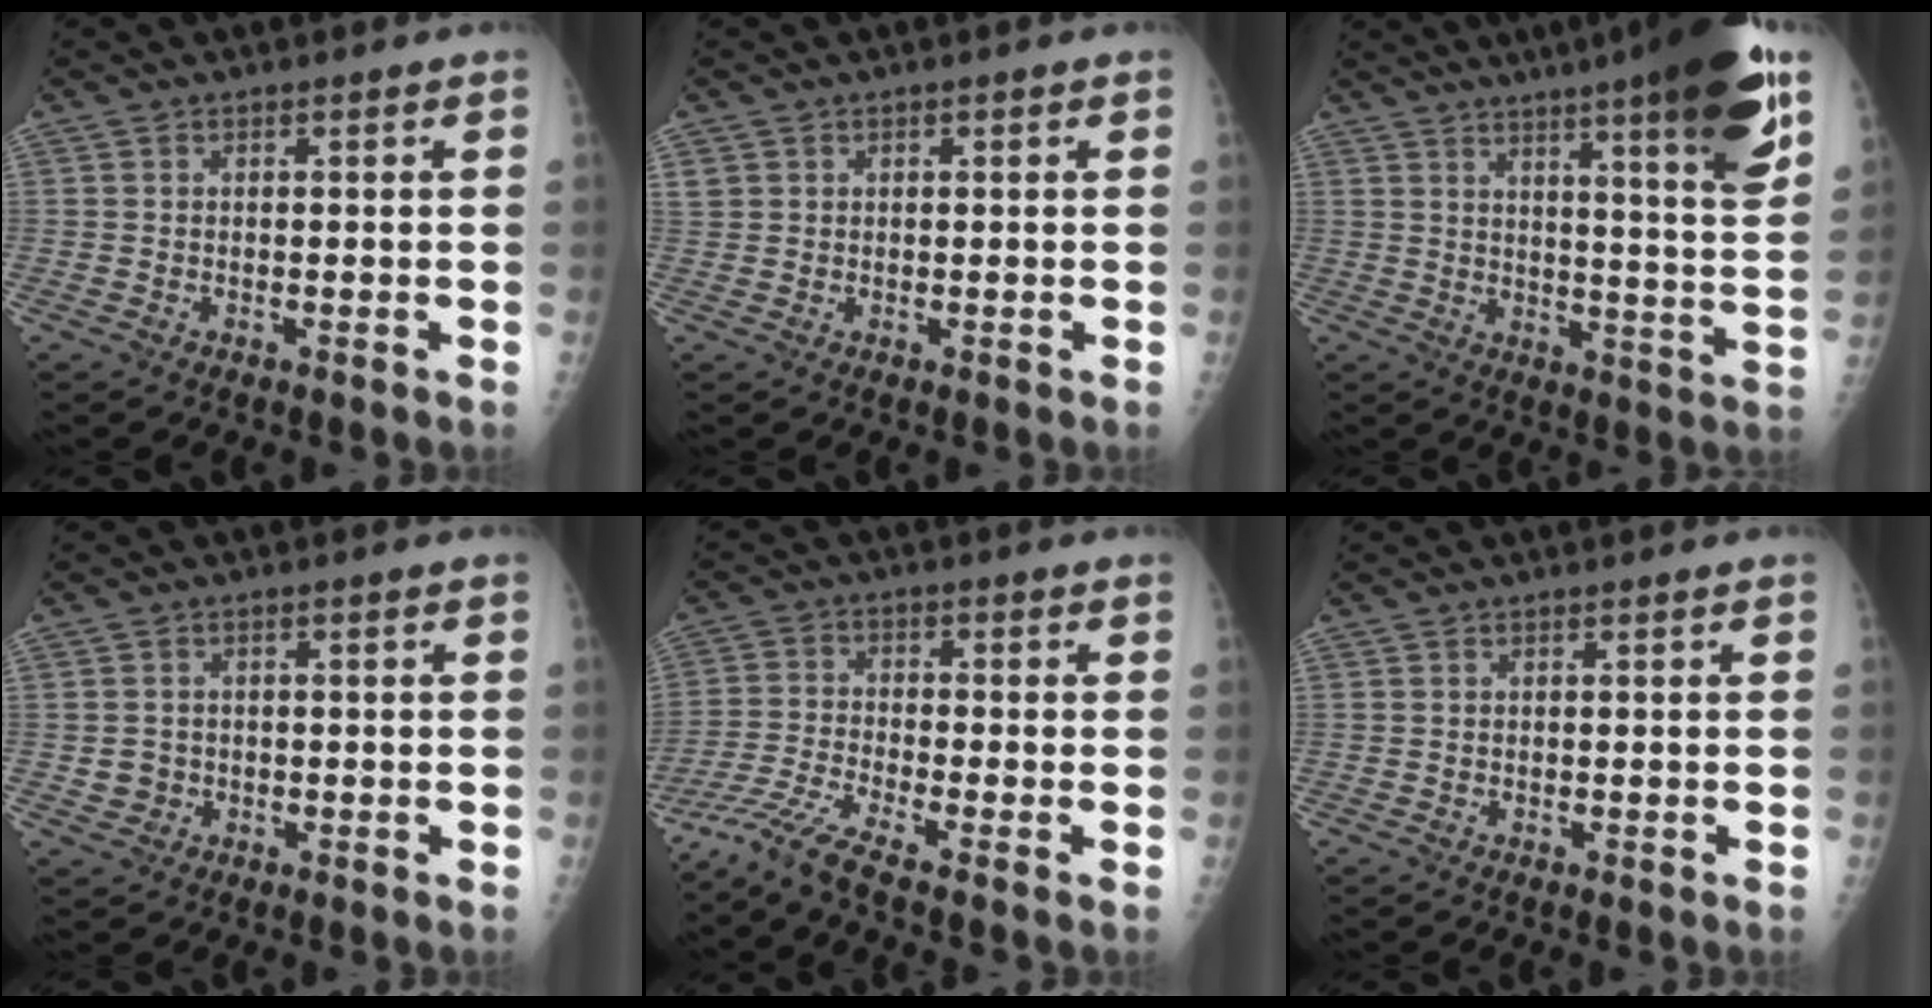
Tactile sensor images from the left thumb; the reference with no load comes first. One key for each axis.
{"total": 1.6, "fx": 0.6, "fy": 1.5, "fz": 0.2, "tx": 0.008, "ty": -0.002, "tz": 0.012}
{"total": 20.9, "fx": 12.4, "fy": 2.8, "fz": 16.6, "tx": -0.220, "ty": -0.045, "tz": 0.166}
{"total": 2.4, "fx": -0.6, "fy": 2.3, "fz": 0.4, "tx": 0.002, "ty": 0.004, "tz": -0.005}
{"total": 6.7, "fx": -5.6, "fy": -0.7, "fz": 3.6, "tx": -0.095, "ty": 0.002, "tz": -0.121}
{"total": 0.0}